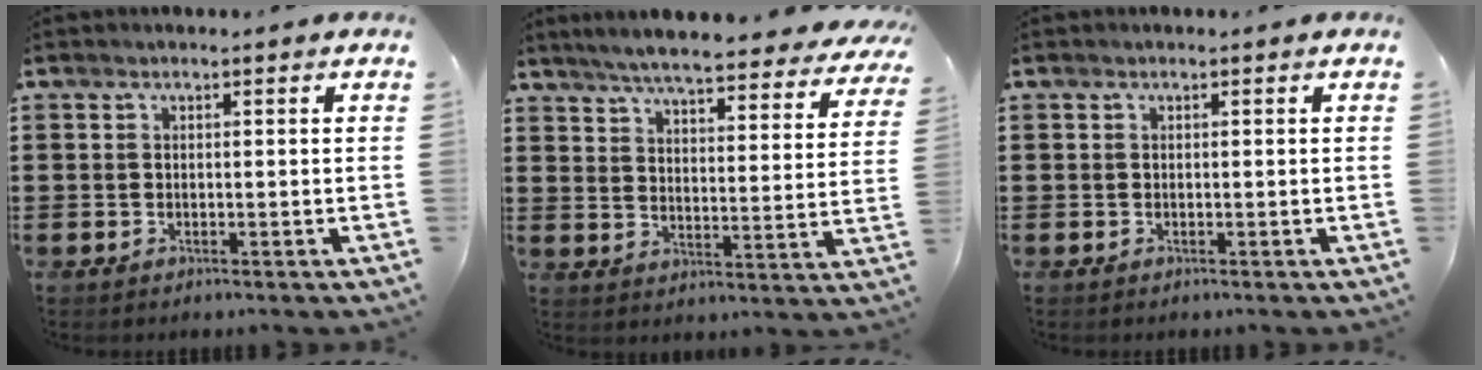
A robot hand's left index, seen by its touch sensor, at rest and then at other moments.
{"total": 6.0, "force": [5.6, -0.2, 2.3], "torque": [-0.069, -0.036, 0.094]}
{"total": 0.0}